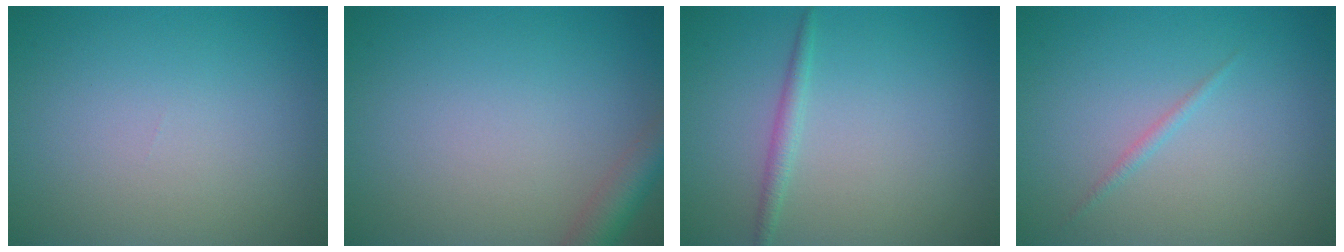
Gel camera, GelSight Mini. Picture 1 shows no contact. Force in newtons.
{"total": 2.9, "press": 2.9, "slide": 0.2}
{"total": 1.3, "press": 1.3, "slide": 0.1}
{"total": 0.7, "press": 0.7, "slide": 0.0}